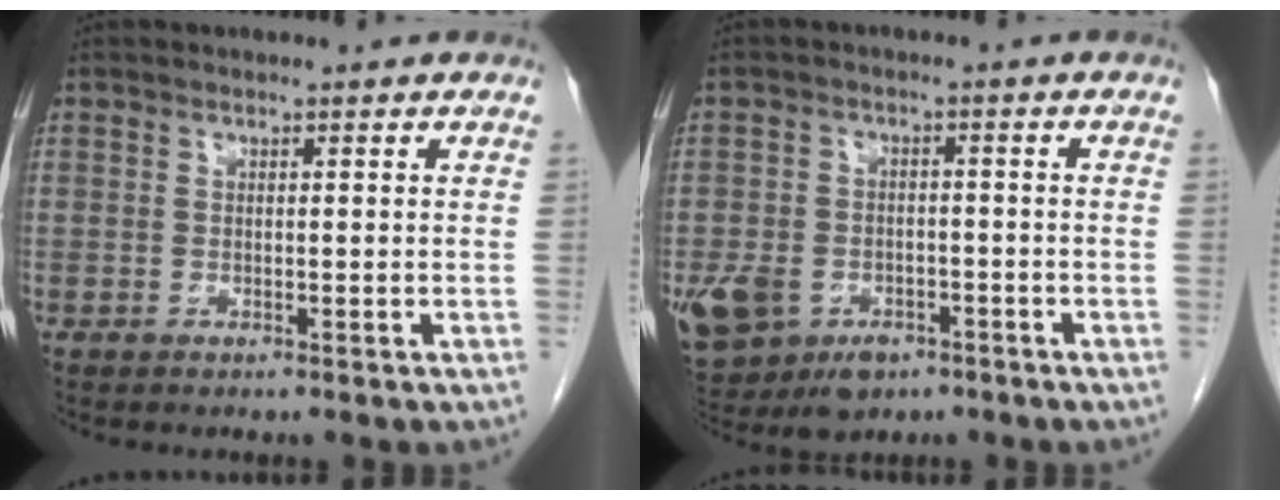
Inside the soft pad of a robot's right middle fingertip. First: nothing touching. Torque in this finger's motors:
{"motor_torque": [0.65, -0.71, 0.61, 0.13]}